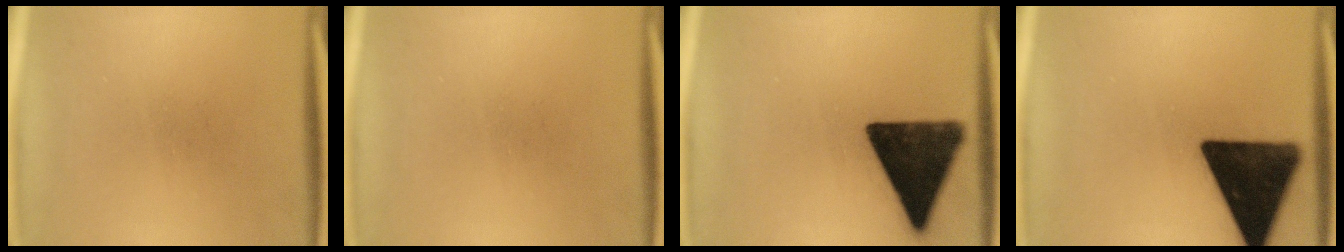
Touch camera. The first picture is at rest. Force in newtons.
{"total": 0.0}
{"total": 15.9}
{"total": 18.4}